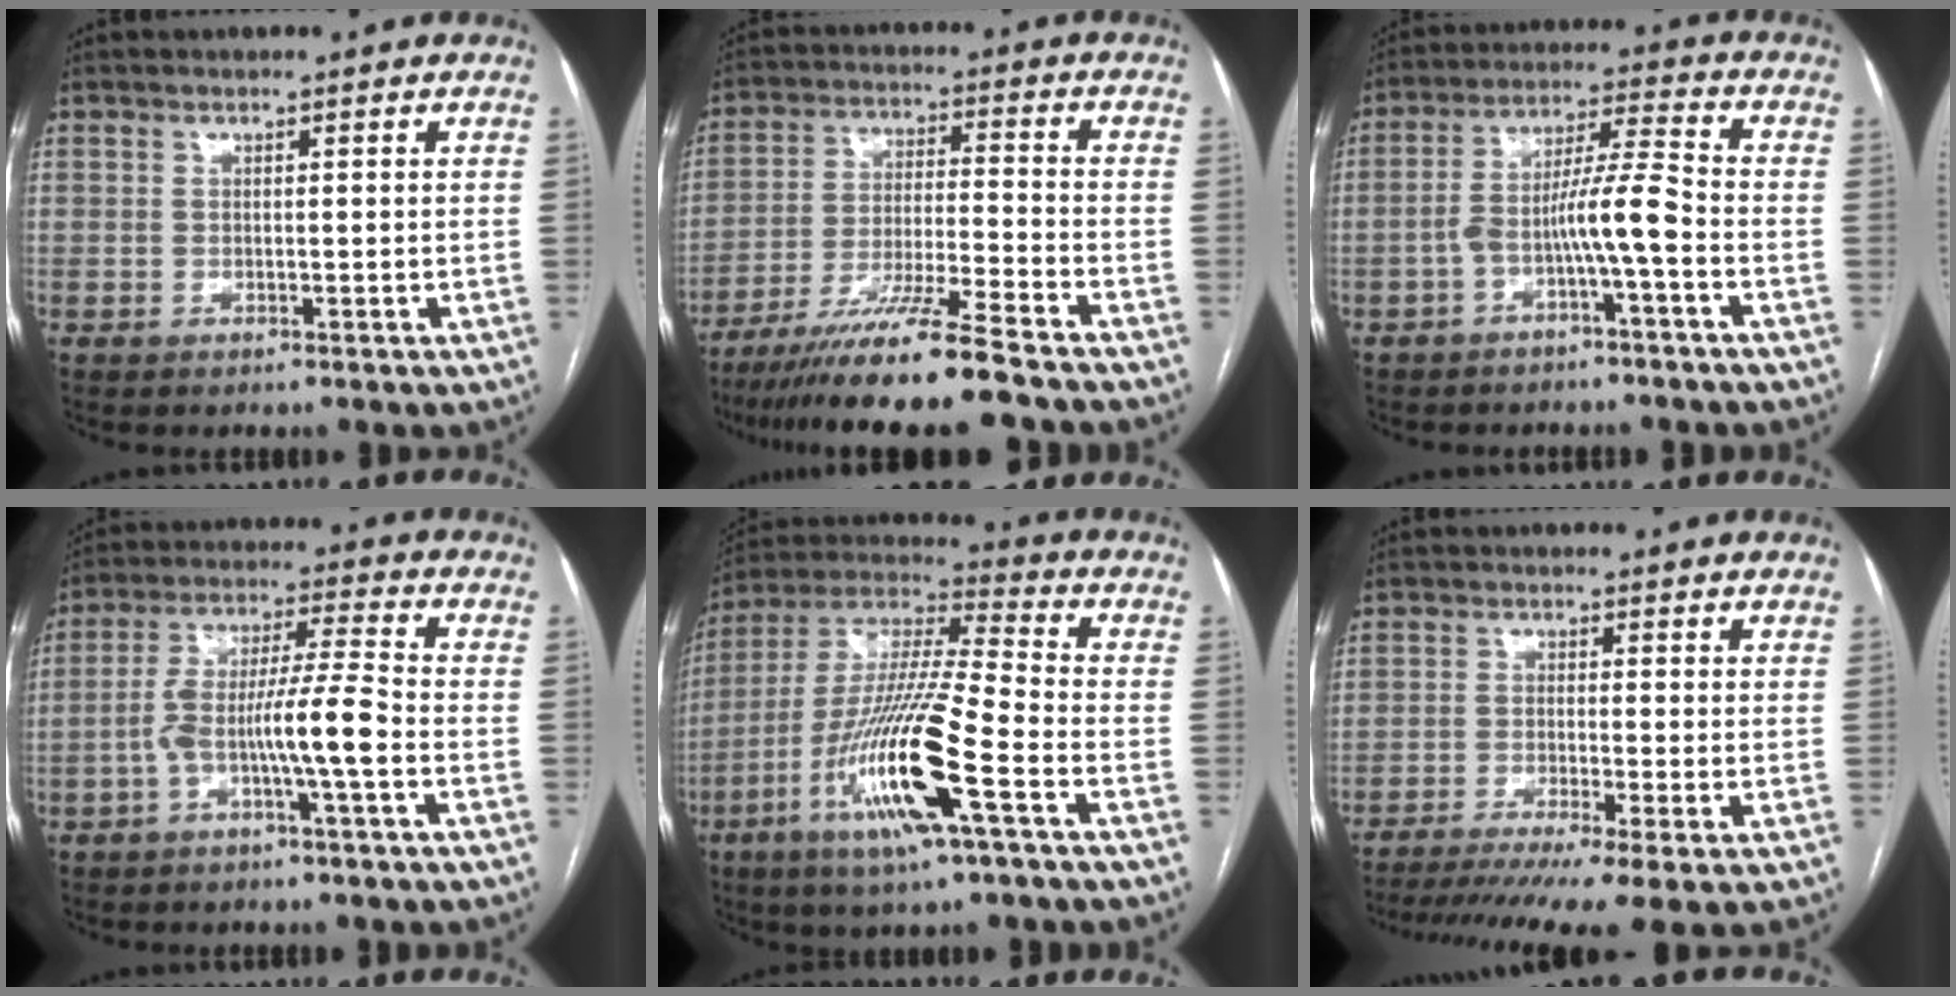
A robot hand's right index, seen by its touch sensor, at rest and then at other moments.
{"total": 13.8, "force": [-11.2, -1.4, 7.9], "torque": [-0.131, -0.029, -0.189]}
{"total": 7.9, "force": [-3.0, -0.1, 7.3], "torque": [-0.133, 0.026, -0.051]}
{"total": 9.4, "force": [-3.2, -0.2, 8.9], "torque": [-0.168, 0.021, -0.058]}
{"total": 18.5, "force": [-7.5, 0.8, 16.9], "torque": [-0.354, -0.022, -0.145]}
{"total": 12.6, "force": [-9.6, -0.6, 8.1], "torque": [-0.126, -0.028, -0.150]}